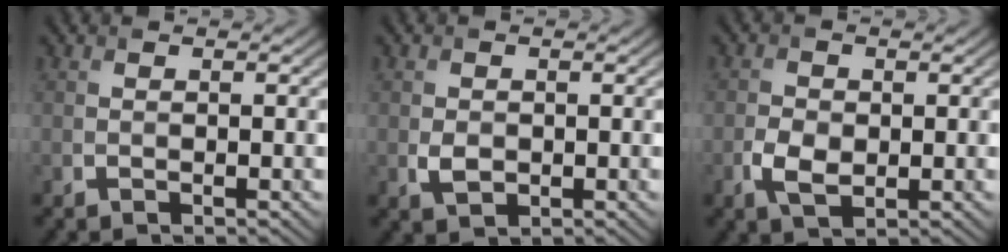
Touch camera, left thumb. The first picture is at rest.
{"total": 2.0, "force": [-0.3, 1.6, 1.3], "torque": [-0.028, -0.008, -0.005]}
{"total": 3.3, "force": [-0.7, 2.2, 2.3], "torque": [-0.053, -0.005, -0.015]}